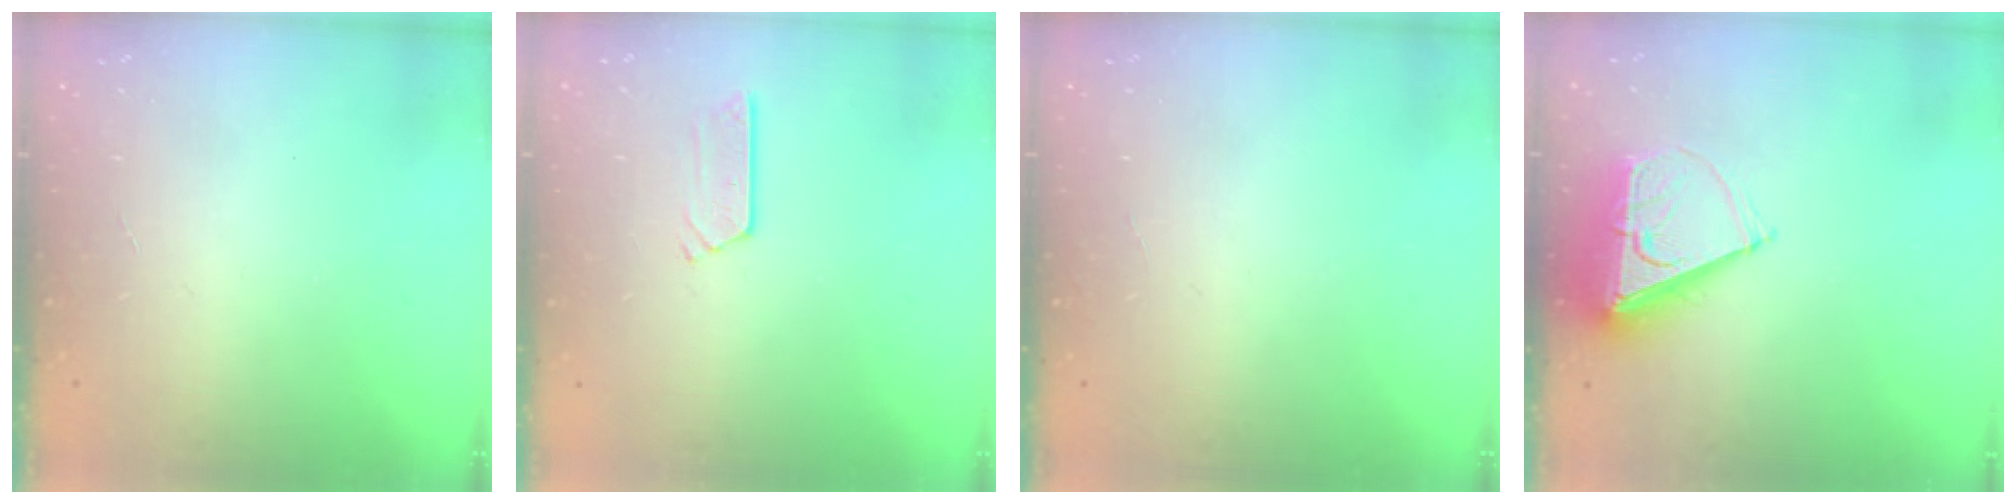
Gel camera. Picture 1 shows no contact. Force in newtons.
{"total": 2.7, "press": 2.7, "slide": 0.2}
{"total": 0.0}
{"total": 8.5, "press": 8.5, "slide": 0.5}